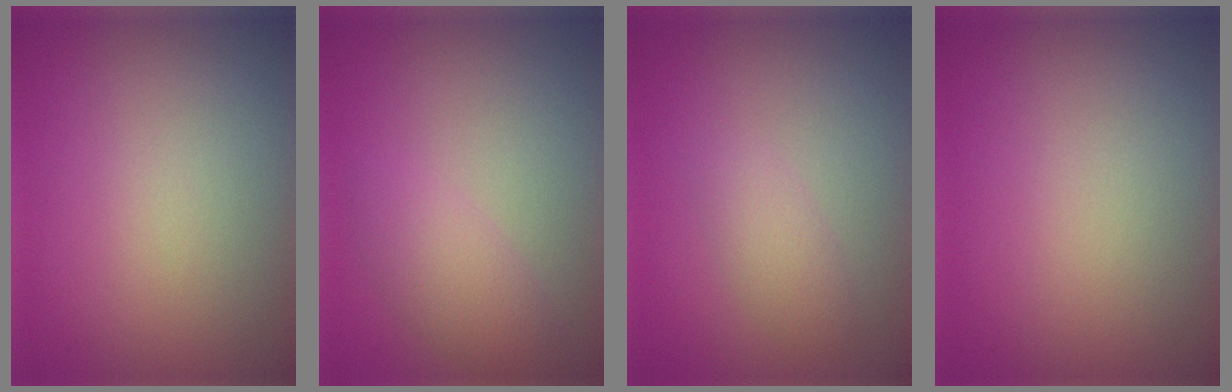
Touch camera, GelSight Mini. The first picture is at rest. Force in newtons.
{"total": 2.5, "press": 2.5, "slide": 0.1}
{"total": 1.8, "press": 1.8, "slide": 0.1}
{"total": 0.0}